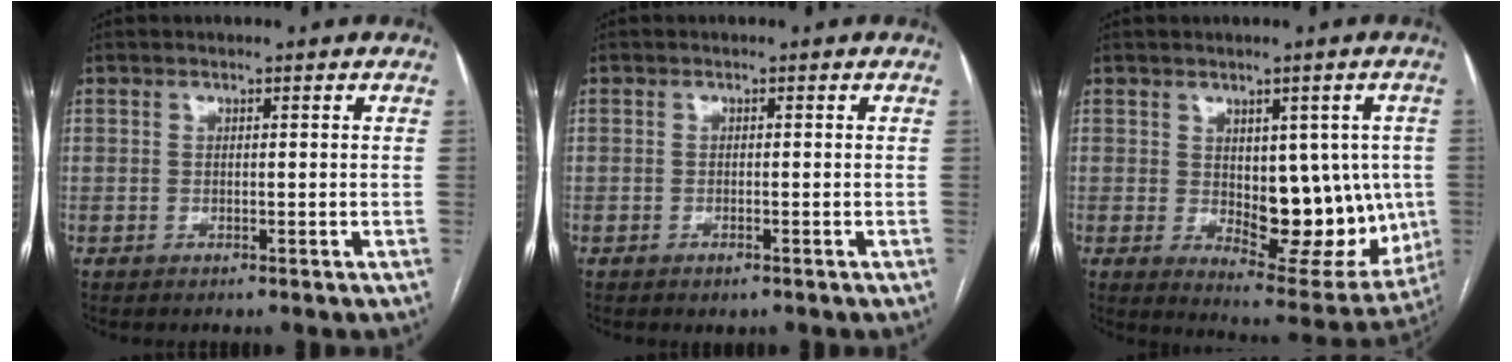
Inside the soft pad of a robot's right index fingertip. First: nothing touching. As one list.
[{"total": 0.8, "force": [-0.5, 0.2, 0.6], "torque": [-0.012, -0.003, 0.000]}, {"total": 14.1, "force": [-0.3, 6.8, 12.4], "torque": [-0.143, -0.003, 0.020]}]